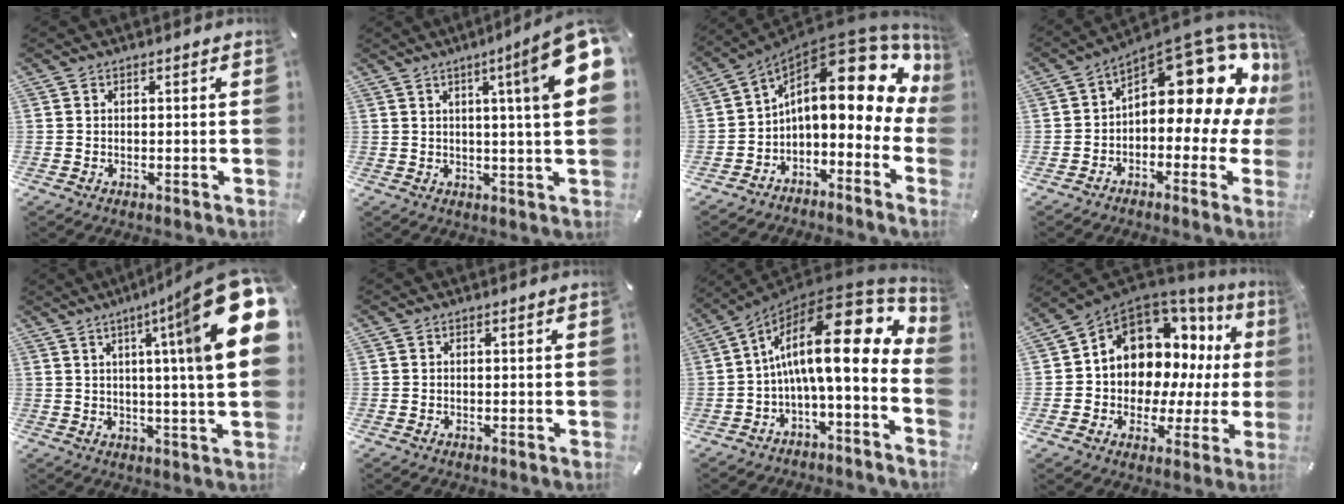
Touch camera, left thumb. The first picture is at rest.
{"total": 16.5, "force": [5.6, 1.2, 15.5], "torque": [-0.234, -0.031, 0.072]}
{"total": 18.7, "force": [5.3, 9.0, 15.5], "torque": [-0.230, -0.049, 0.084]}
{"total": 15.9, "force": [8.8, 7.1, 11.1], "torque": [-0.130, -0.087, 0.139]}
{"total": 23.0, "force": [7.4, 2.2, 21.6], "torque": [-0.320, -0.051, 0.100]}
{"total": 0.0}
{"total": 20.7, "force": [5.5, 7.6, 18.5], "torque": [-0.307, -0.054, 0.090]}
{"total": 11.0, "force": [5.1, 8.5, 4.7], "torque": [-0.088, -0.062, 0.094]}